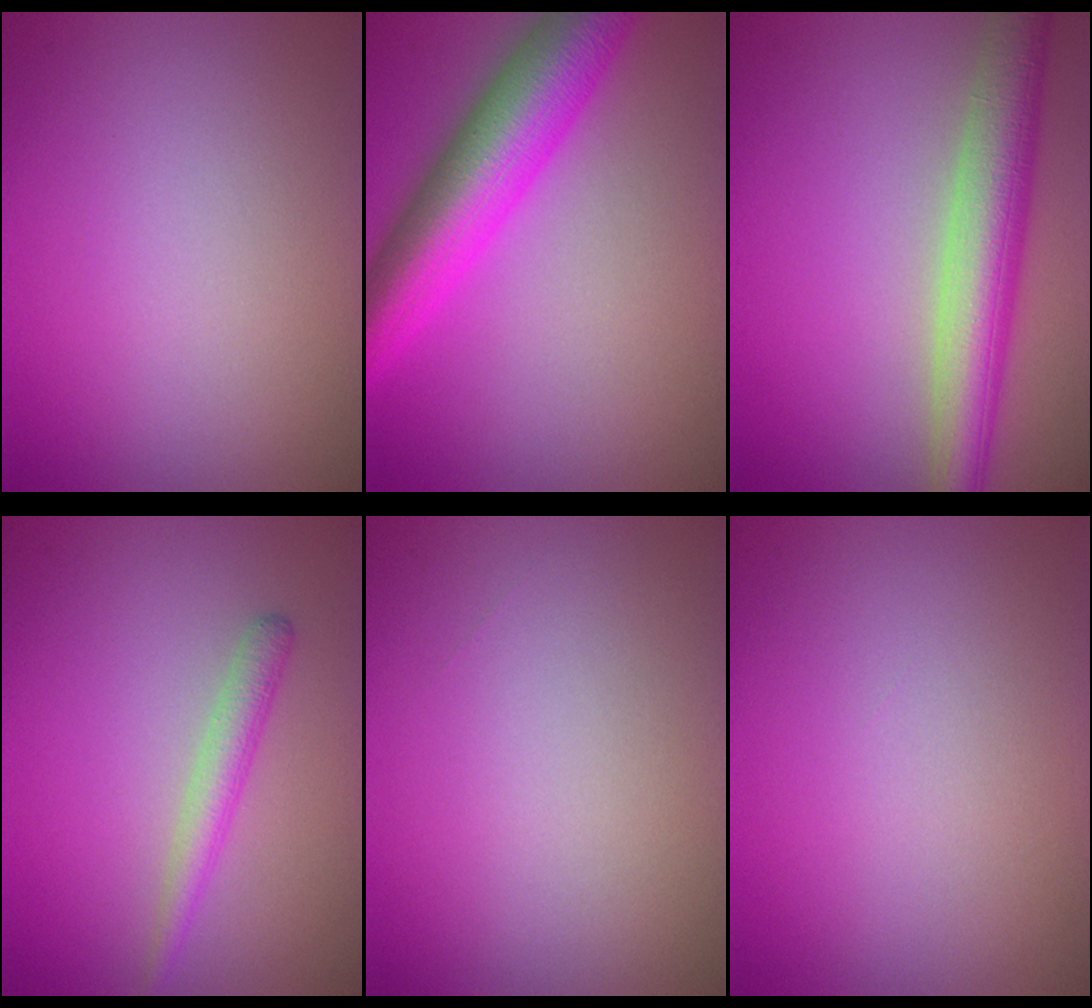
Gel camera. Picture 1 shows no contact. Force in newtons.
{"total": 8.3, "press": 8.3, "slide": 0.2}
{"total": 6.2, "press": 6.2, "slide": 0.3}
{"total": 2.0, "press": 2.0, "slide": 0.1}
{"total": 0.0}
{"total": 0.0}